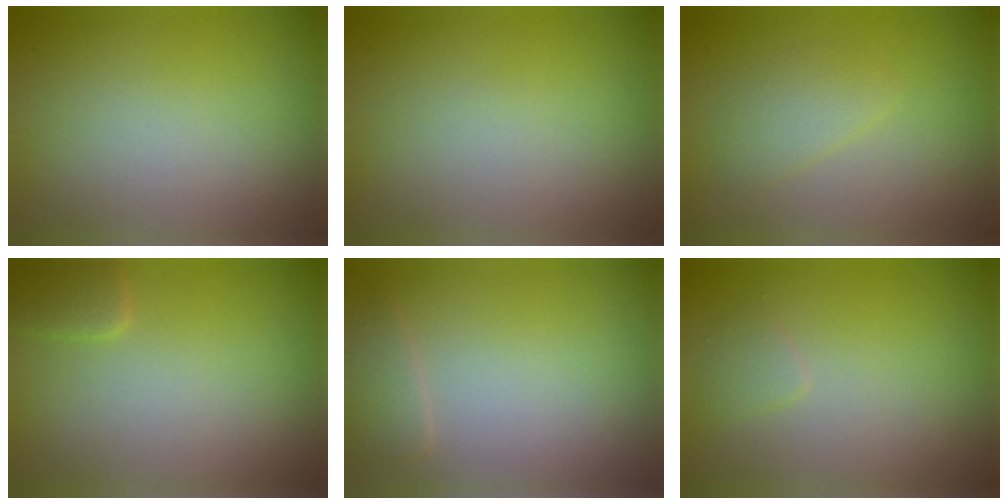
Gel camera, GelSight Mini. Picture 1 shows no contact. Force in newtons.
{"total": 0.0}
{"total": 1.8, "press": 1.8, "slide": 0.1}
{"total": 1.4, "press": 1.4, "slide": 0.1}
{"total": 1.5, "press": 1.4, "slide": 0.1}
{"total": 0.9, "press": 0.9, "slide": 0.1}